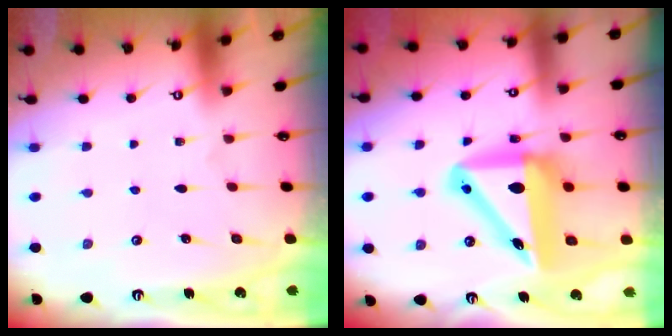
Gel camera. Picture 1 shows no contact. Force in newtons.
{"total": 14.3, "press": 13.7, "slide": 4.0}